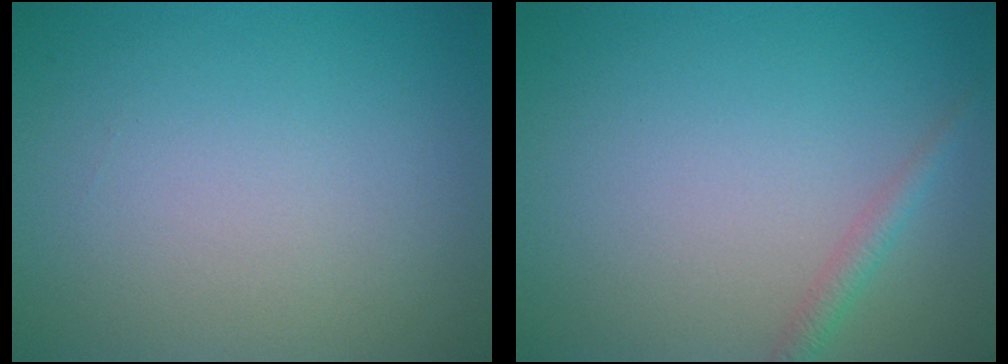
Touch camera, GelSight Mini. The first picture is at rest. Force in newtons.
{"total": 1.4, "press": 1.4, "slide": 0.0}